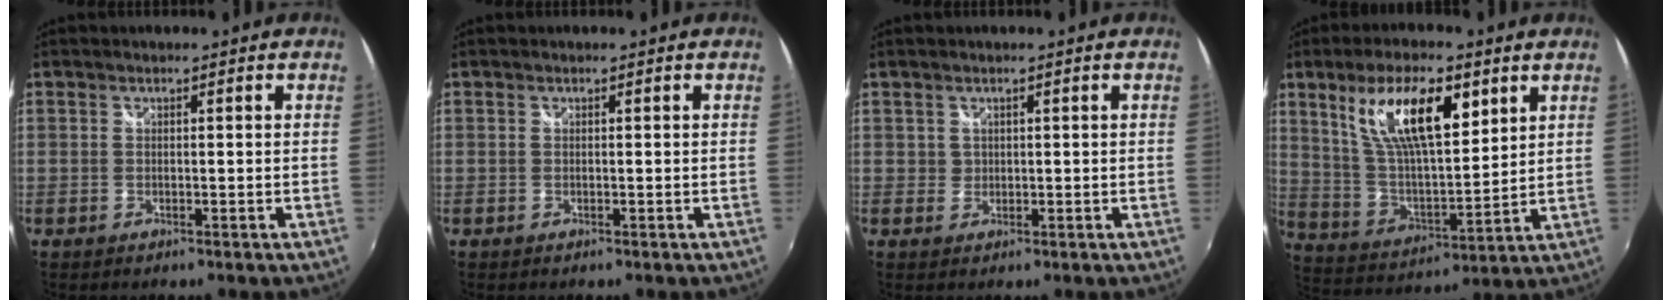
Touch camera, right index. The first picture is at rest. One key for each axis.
{"total": 0.0}
{"total": 1.1, "fx": 0.3, "fy": 1.1, "fz": 0.1, "tx": 0.004, "ty": 0.002, "tz": 0.004}
{"total": 16.5, "fx": 8.1, "fy": 5.9, "fz": 13.1, "tx": -0.235, "ty": 0.010, "tz": 0.158}